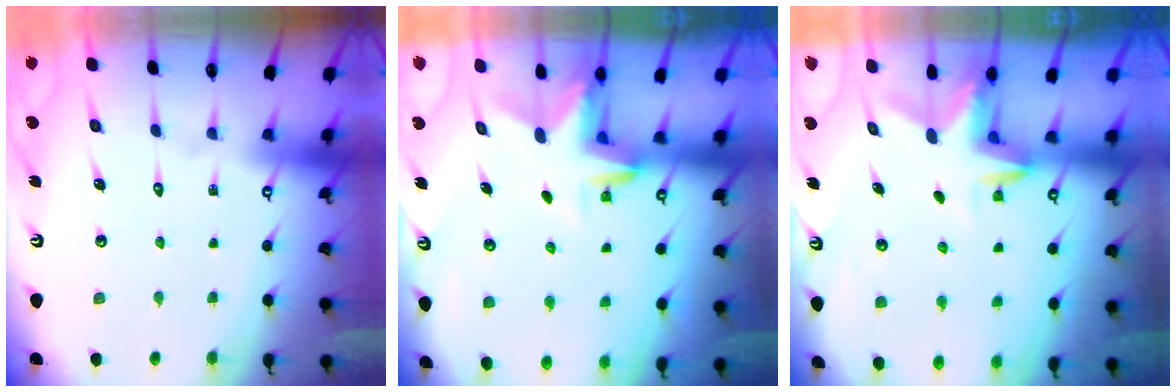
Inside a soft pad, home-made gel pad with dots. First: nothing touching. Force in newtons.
{"total": 3.2, "press": 3.2, "slide": 0.2}
{"total": 2.9, "press": 2.9, "slide": 0.3}